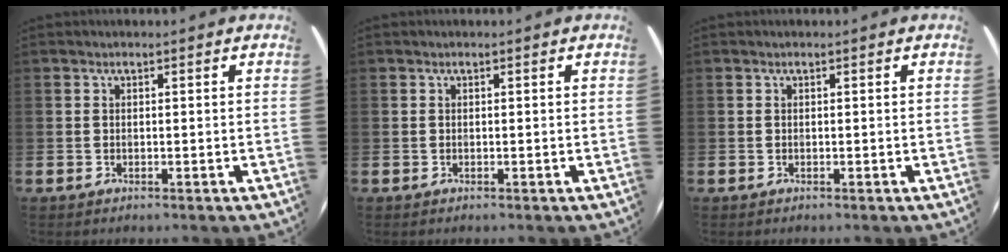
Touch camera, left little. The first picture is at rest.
{"total": 0.0}
{"total": 0.0}